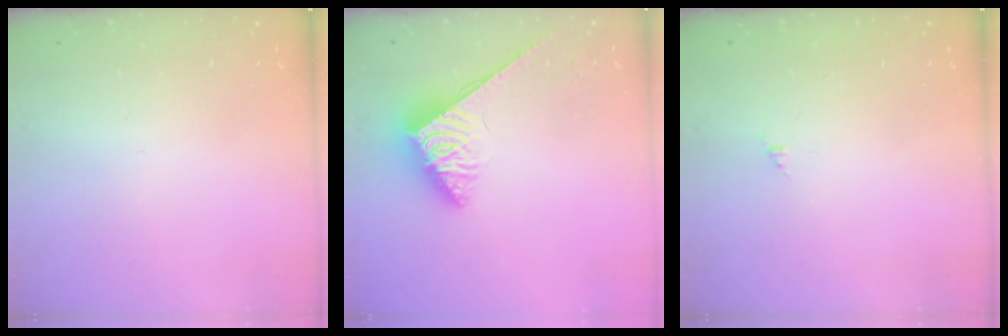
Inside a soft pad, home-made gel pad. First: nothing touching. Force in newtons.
{"total": 3.9, "press": 3.9, "slide": 0.5}
{"total": 1.0, "press": 1.0, "slide": 0.2}